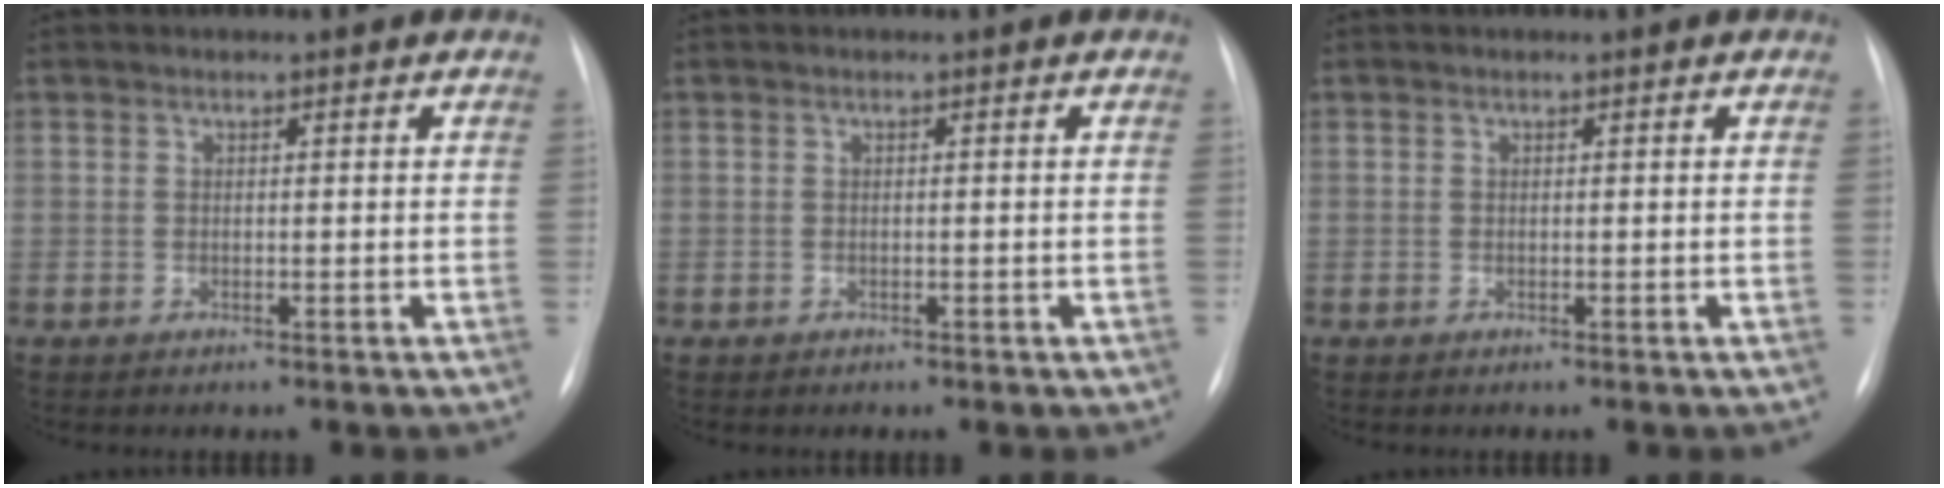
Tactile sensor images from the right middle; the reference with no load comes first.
{"total": 0.8, "force": [-0.3, 0.6, 0.3], "torque": [-0.003, 0.003, -0.002]}
{"total": 0.0}